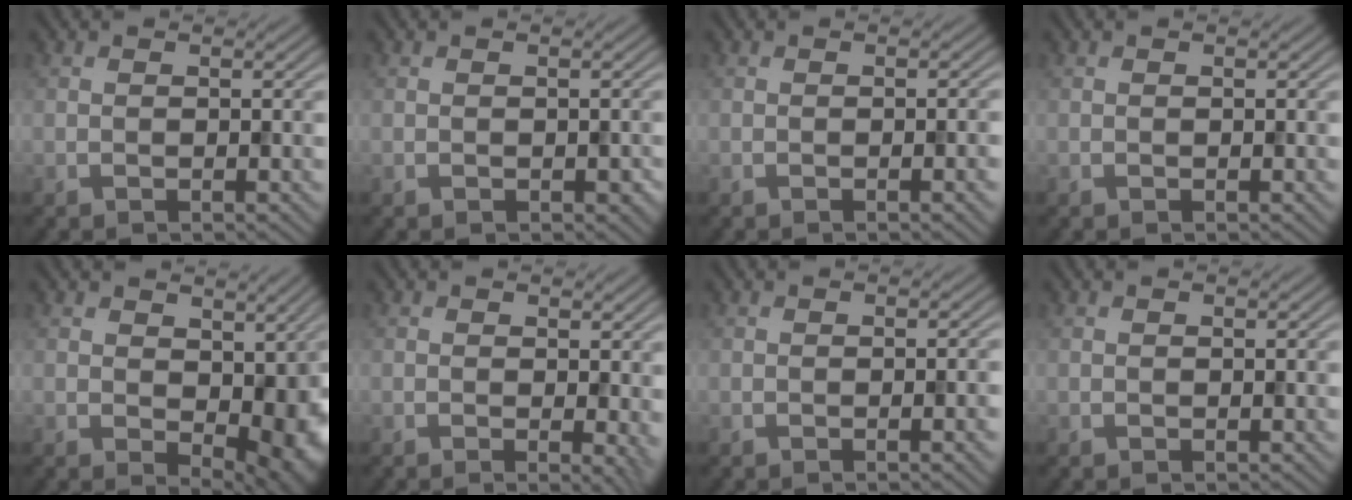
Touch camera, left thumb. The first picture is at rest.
{"total": 0.6, "force": [-0.1, 0.5, 0.4], "torque": [-0.005, -0.005, 0.000]}
{"total": 2.3, "force": [-0.4, 0.5, 2.2], "torque": [-0.027, 0.003, -0.008]}
{"total": 0.0}
{"total": 9.1, "force": [0.5, 6.0, 6.9], "torque": [-0.099, -0.025, 0.022]}
{"total": 2.4, "force": [0.1, 0.6, 2.3], "torque": [-0.031, -0.004, -0.001]}
{"total": 2.7, "force": [-0.5, 0.6, 2.6], "torque": [-0.032, 0.003, -0.010]}
{"total": 0.0}